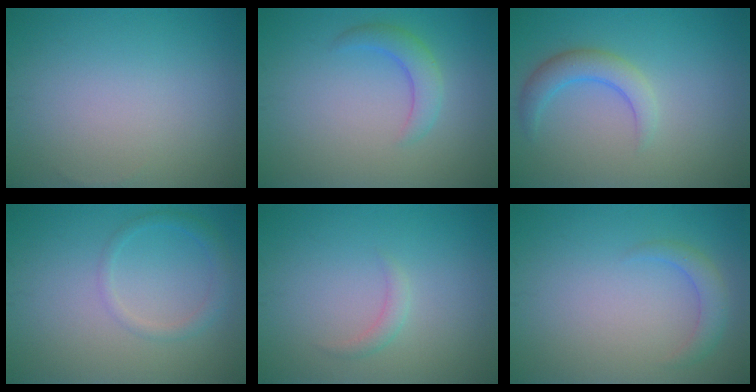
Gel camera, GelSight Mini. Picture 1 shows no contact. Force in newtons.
{"total": 2.5, "press": 2.5, "slide": 0.2}
{"total": 2.9, "press": 2.9, "slide": 0.2}
{"total": 1.7, "press": 1.7, "slide": 0.1}
{"total": 1.1, "press": 1.1, "slide": 0.1}
{"total": 1.9, "press": 1.9, "slide": 0.0}